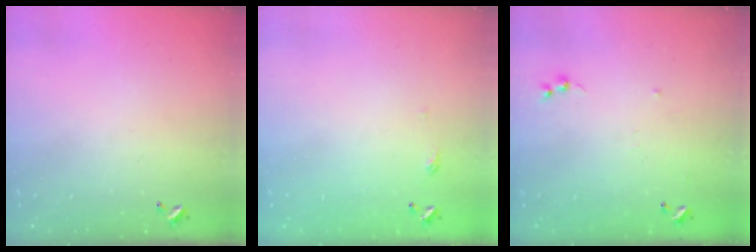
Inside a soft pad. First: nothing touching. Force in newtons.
{"total": 2.7, "press": 2.6, "slide": 0.4}
{"total": 5.8, "press": 5.7, "slide": 0.8}